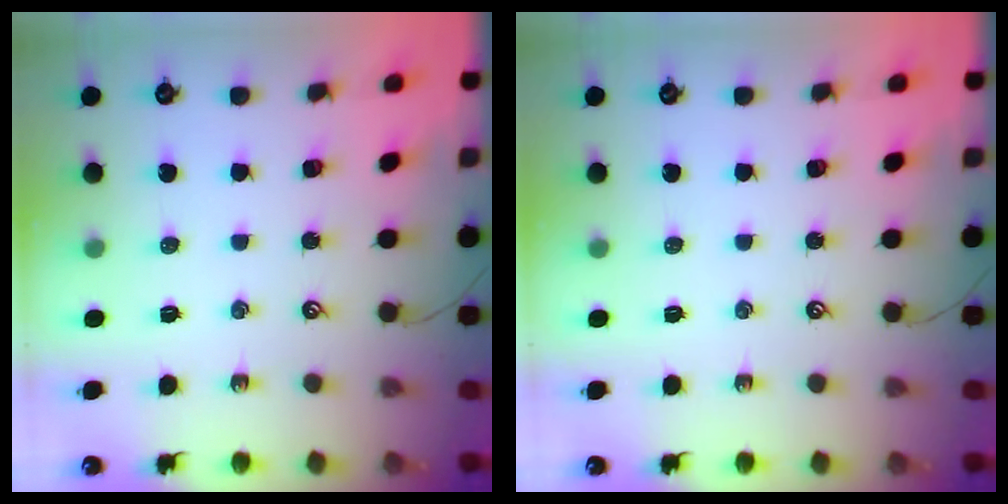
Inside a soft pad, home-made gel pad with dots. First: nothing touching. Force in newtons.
{"total": 0.0}